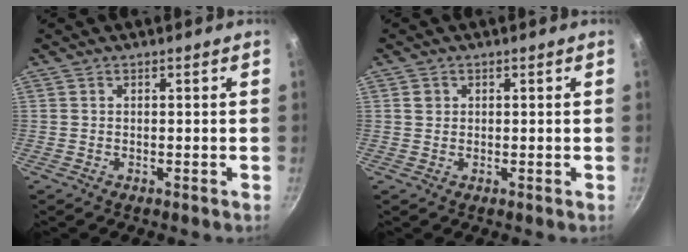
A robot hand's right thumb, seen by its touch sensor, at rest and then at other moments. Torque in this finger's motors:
{"motor_torque": [0.51, 0.38, 0.24, 0.35, -0.02]}